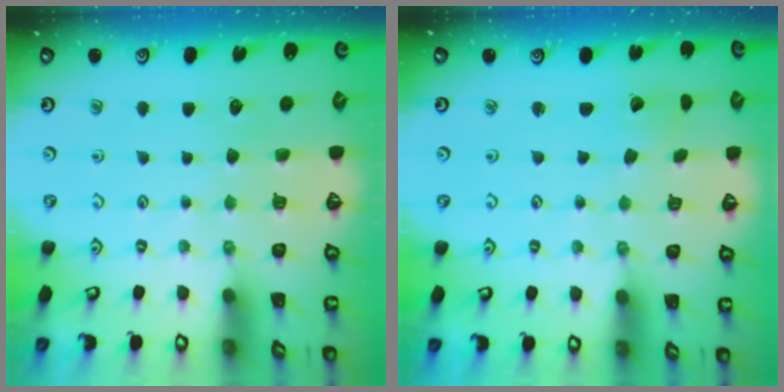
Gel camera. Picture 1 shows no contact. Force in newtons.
{"total": 2.0, "press": 2.0, "slide": 0.1}